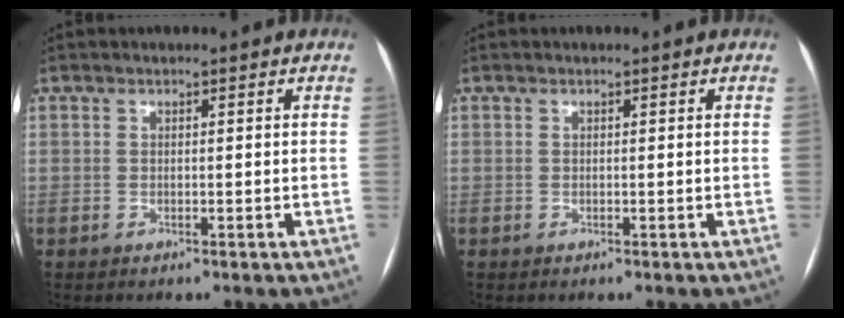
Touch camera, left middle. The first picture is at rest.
{"total": 0.0}